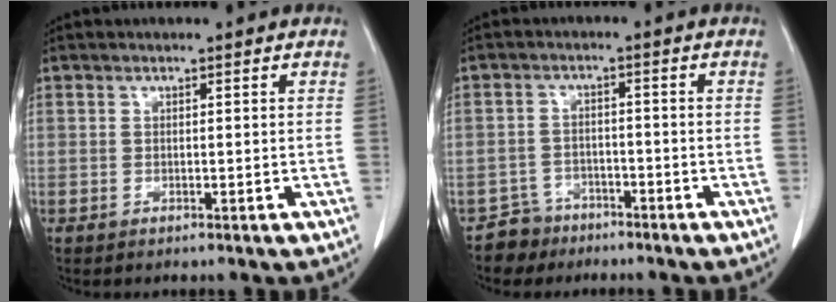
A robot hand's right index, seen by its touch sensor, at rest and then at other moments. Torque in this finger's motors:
{"motor_torque": [-0.20, -0.01, -0.56, -0.21]}